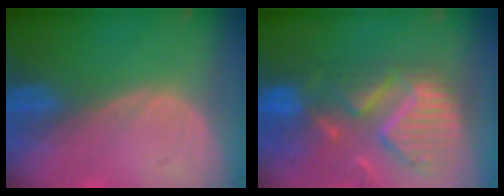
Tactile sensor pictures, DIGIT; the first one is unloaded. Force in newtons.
{"total": 12.9, "press": 10.9, "slide": 6.9}